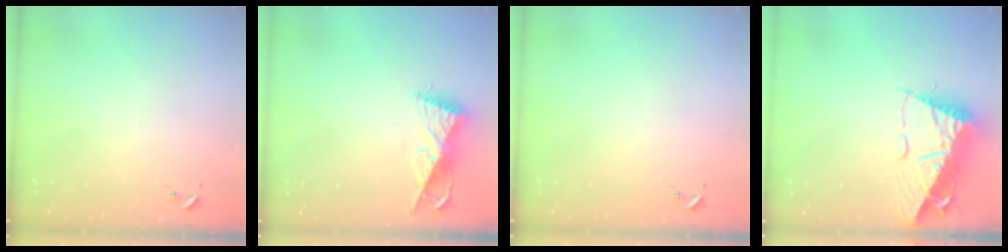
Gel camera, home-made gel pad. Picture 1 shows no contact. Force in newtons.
{"total": 8.9, "press": 8.9, "slide": 0.3}
{"total": 0.0}
{"total": 13.6, "press": 13.6, "slide": 1.1}